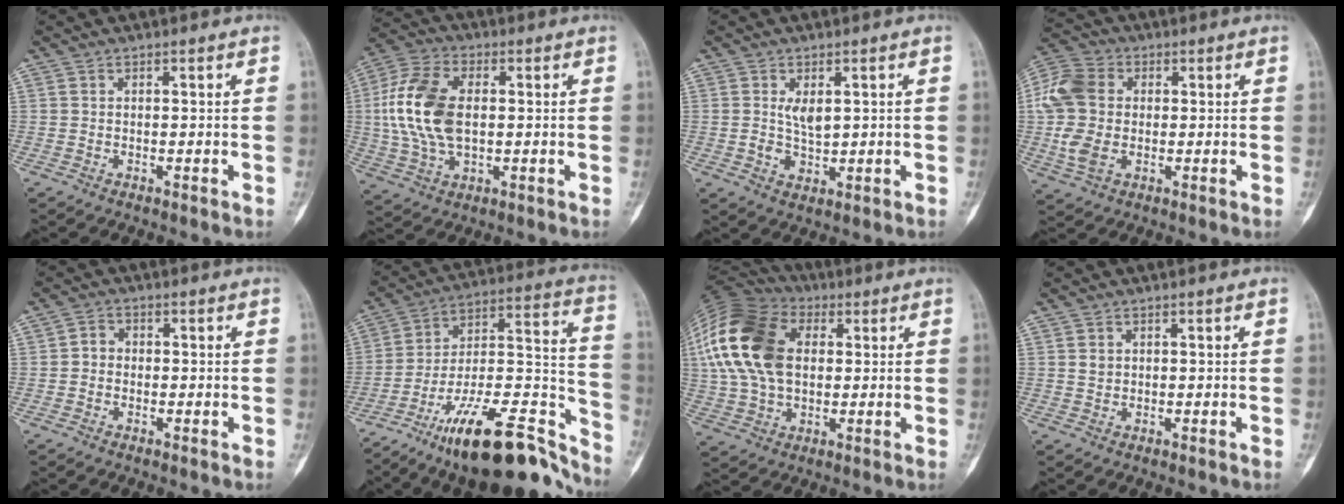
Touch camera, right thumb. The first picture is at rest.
{"total": 15.4, "force": [1.0, 9.2, 12.4], "torque": [-0.259, 0.010, 0.018]}
{"total": 4.0, "force": [0.8, 2.4, 3.1], "torque": [-0.047, -0.011, 0.019]}
{"total": 12.8, "force": [0.6, 9.1, 9.0], "torque": [-0.190, 0.014, 0.008]}
{"total": 2.4, "force": [-0.3, 2.2, 1.1], "torque": [-0.005, 0.010, -0.013]}
{"total": 27.6, "force": [-18.9, 8.7, 18.1], "torque": [-0.203, 0.105, -0.308]}
{"total": 21.6, "force": [3.9, 14.1, 15.9], "torque": [-0.330, 0.013, 0.065]}
{"total": 1.4, "force": [0.4, 1.2, 0.6], "torque": [-0.006, -0.001, 0.009]}